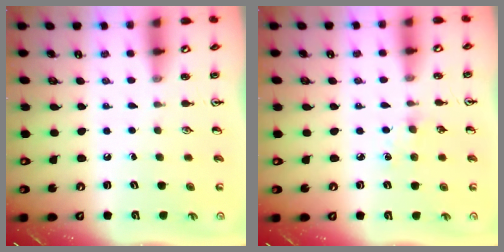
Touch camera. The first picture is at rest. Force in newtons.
{"total": 3.4, "press": 3.4, "slide": 0.5}